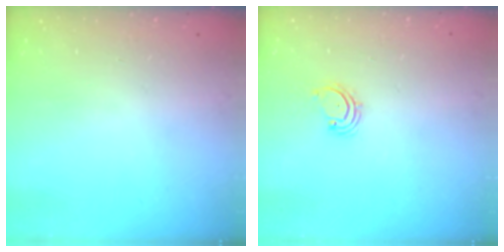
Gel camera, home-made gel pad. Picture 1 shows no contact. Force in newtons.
{"total": 2.1, "press": 2.1, "slide": 0.3}